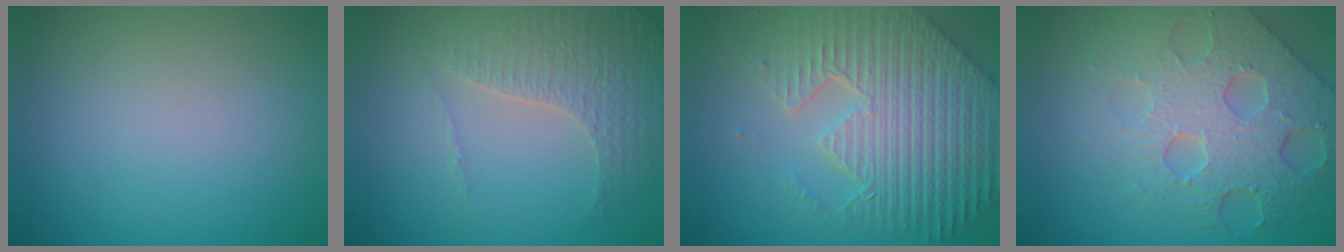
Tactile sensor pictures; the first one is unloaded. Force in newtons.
{"total": 4.3, "press": 3.1, "slide": 3.0}
{"total": 8.8, "press": 6.3, "slide": 6.1}
{"total": 6.5, "press": 5.2, "slide": 3.9}